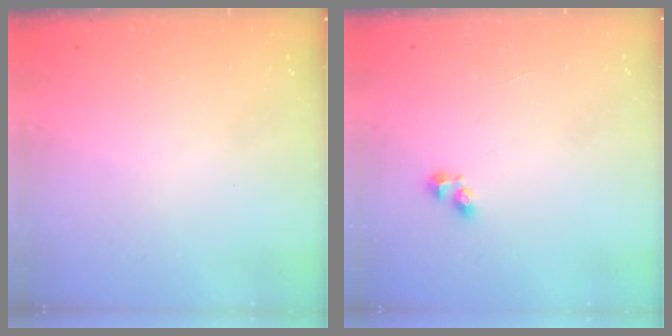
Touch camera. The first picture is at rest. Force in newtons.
{"total": 2.5, "press": 2.5, "slide": 0.2}